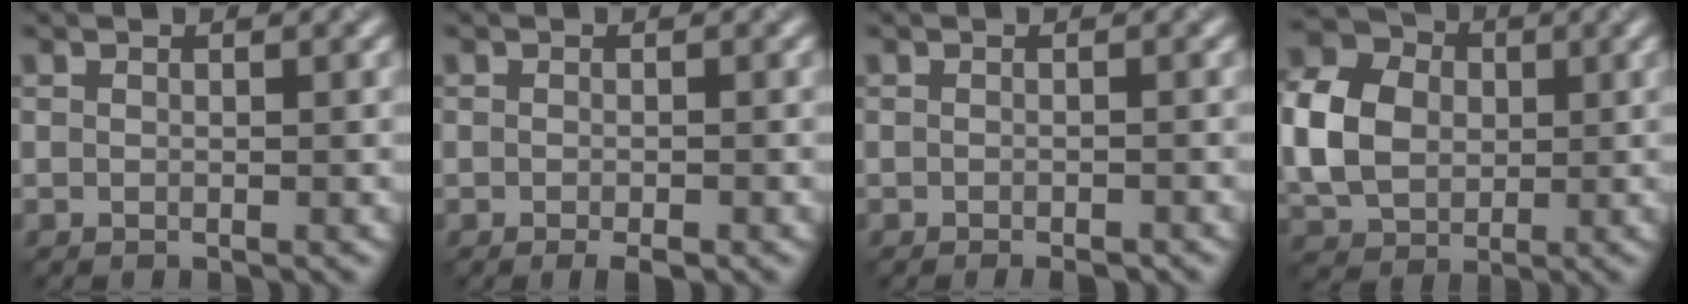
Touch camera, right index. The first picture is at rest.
{"total": 1.3, "force": [-1.0, 0.1, 0.9], "torque": [-0.011, 0.002, -0.009]}
{"total": 1.3, "force": [-0.9, 0.3, 0.9], "torque": [-0.001, 0.003, -0.007]}
{"total": 7.3, "force": [-0.2, 6.0, 4.2], "torque": [-0.110, 0.019, 0.002]}